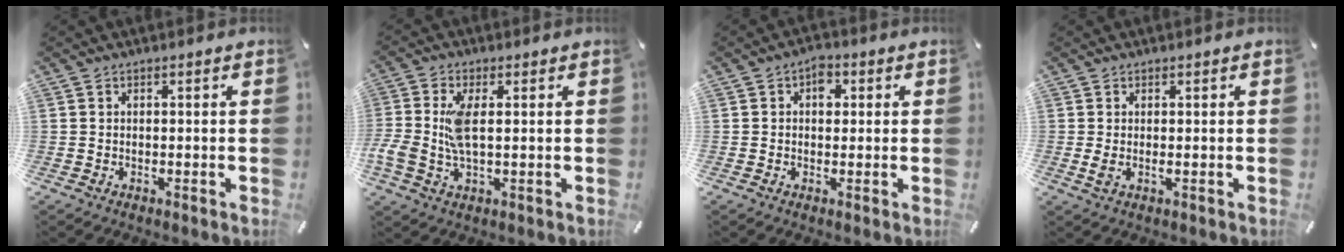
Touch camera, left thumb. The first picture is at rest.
{"total": 7.6, "force": [0.4, 3.5, 6.7], "torque": [-0.151, -0.003, 0.004]}
{"total": 3.6, "force": [0.8, 2.5, 2.5], "torque": [-0.019, -0.004, 0.004]}
{"total": 1.8, "force": [0.1, 0.6, 1.7], "torque": [-0.032, -0.007, -0.003]}